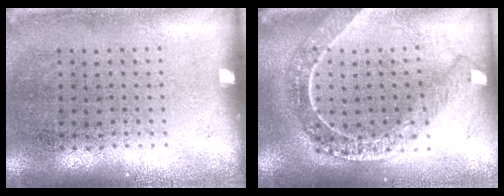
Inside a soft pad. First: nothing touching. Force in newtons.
{"total": 2.3, "press": 1.9, "slide": 1.2}